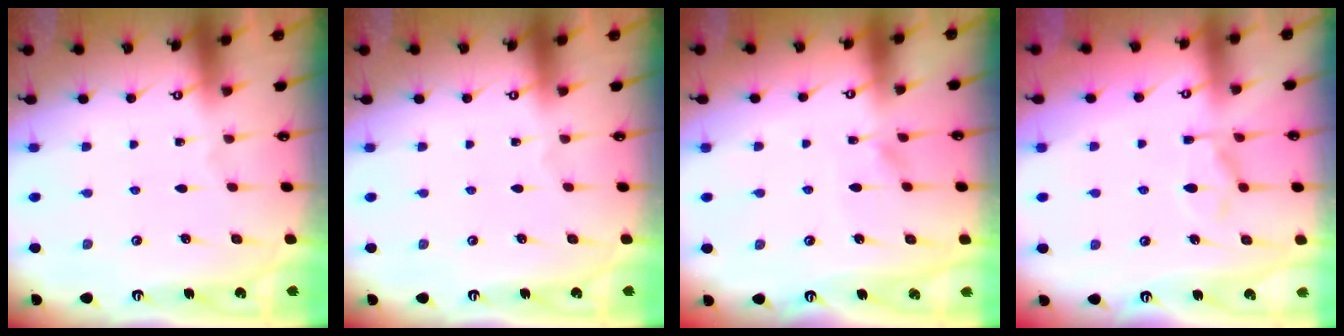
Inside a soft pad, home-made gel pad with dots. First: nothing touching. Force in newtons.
{"total": 0.0}
{"total": 5.9, "press": 5.9, "slide": 0.7}
{"total": 2.6, "press": 2.3, "slide": 1.2}